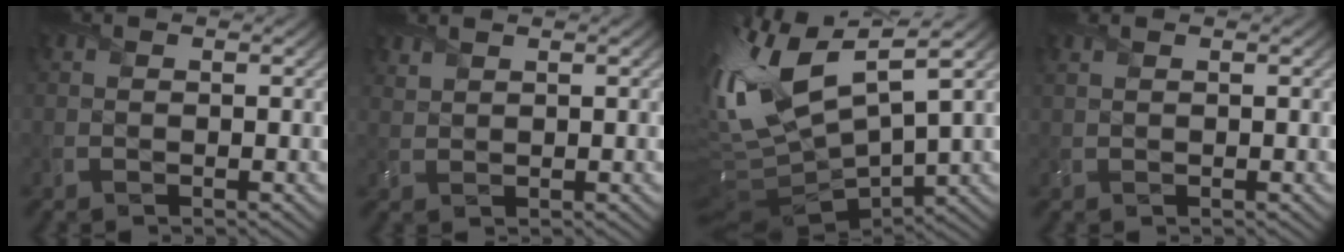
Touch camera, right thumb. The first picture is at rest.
{"total": 1.5, "force": [1.4, 0.3, 0.3], "torque": [-0.017, 0.003, 0.036]}
{"total": 14.6, "force": [4.0, 5.3, 13.0], "torque": [-0.300, 0.010, 0.075]}
{"total": 0.9, "force": [0.8, 0.1, 0.4], "torque": [-0.016, 0.005, 0.019]}